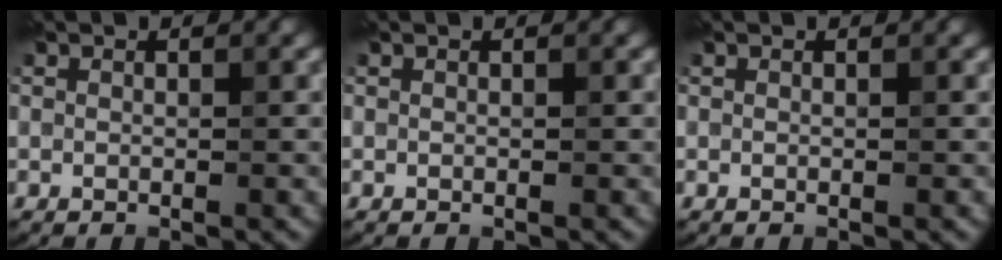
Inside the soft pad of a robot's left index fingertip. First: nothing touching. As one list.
[{"total": 0.0}, {"total": 0.0}]